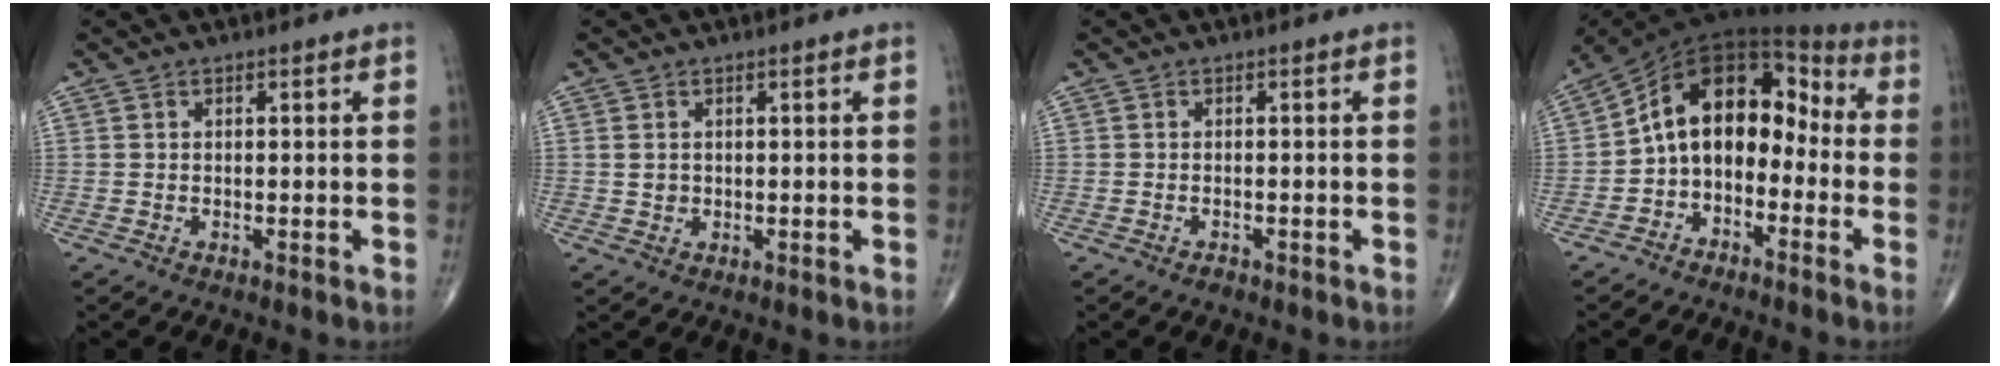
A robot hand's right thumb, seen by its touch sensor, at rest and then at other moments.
{"total": 1.6, "force": [0.2, 1.4, 0.8], "torque": [-0.012, -0.001, 0.008]}
{"total": 1.1, "force": [-0.8, 0.5, 0.5], "torque": [-0.010, 0.004, -0.012]}
{"total": 13.6, "force": [-2.4, 9.4, 9.6], "torque": [-0.127, 0.083, -0.058]}